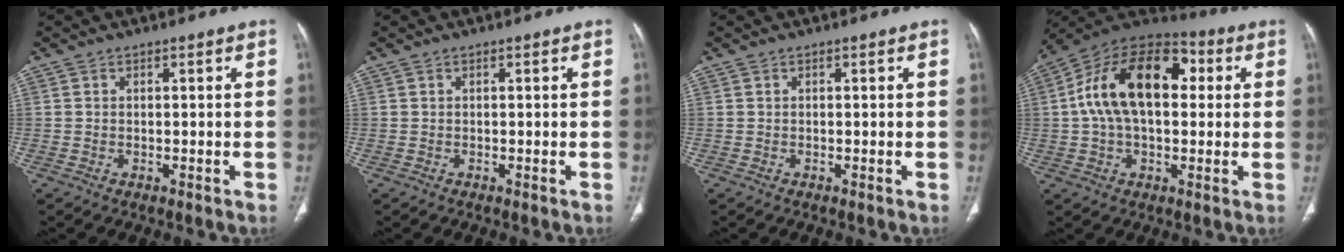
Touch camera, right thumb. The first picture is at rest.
{"total": 0.0}
{"total": 0.0}
{"total": 19.8, "force": [3.1, 11.6, 15.7], "torque": [-0.256, 0.036, 0.043]}